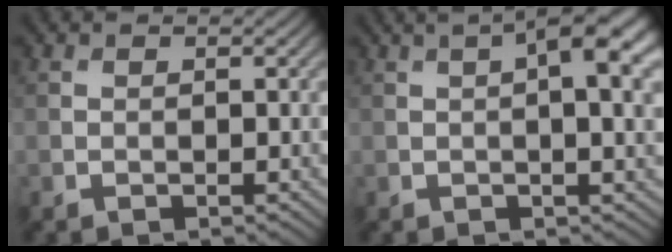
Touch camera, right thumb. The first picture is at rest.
{"total": 7.6, "force": [2.2, 2.4, 6.8], "torque": [-0.103, 0.009, 0.033]}